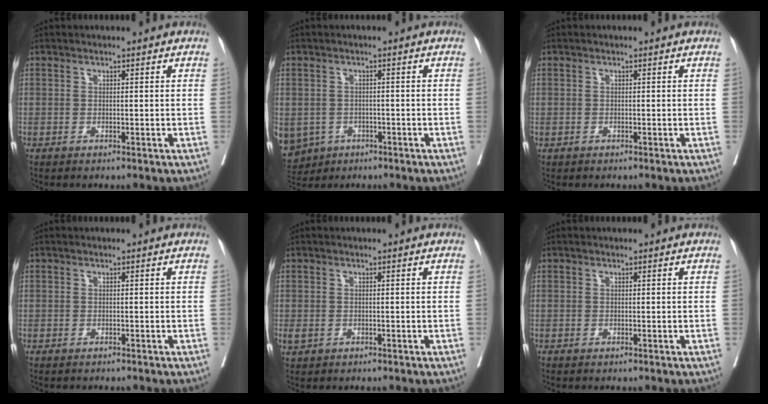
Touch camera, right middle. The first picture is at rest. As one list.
[{"total": 13.3, "force": [-5.7, 11.0, 4.9], "torque": [-0.161, -0.011, -0.074]}, {"total": 0.5, "force": [0.4, -0.3, -0.2], "torque": [-0.002, 0.001, 0.005]}, {"total": 0.5, "force": [-0.5, -0.1, 0.1], "torque": [-0.002, -0.002, -0.010]}, {"total": 0.8, "force": [0.1, 0.5, 0.6], "torque": [-0.017, -0.002, 0.003]}, {"total": 0.0}]